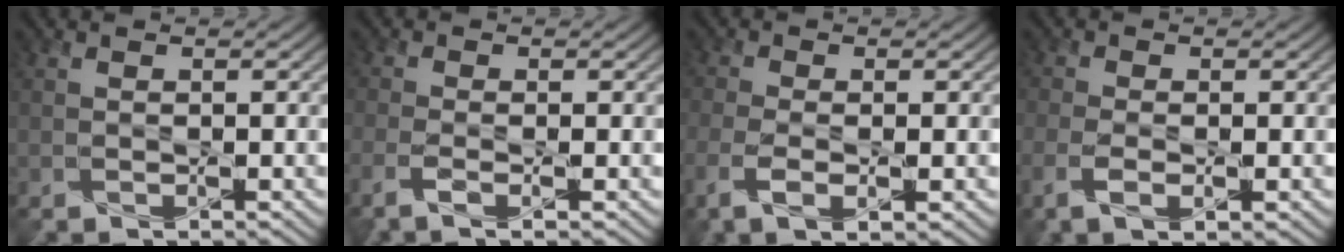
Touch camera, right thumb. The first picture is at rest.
{"total": 3.2, "force": [-1.6, 0.8, 2.6], "torque": [-0.060, -0.005, -0.041]}
{"total": 5.0, "force": [-1.9, 2.1, 4.1], "torque": [-0.102, -0.009, -0.039]}
{"total": 4.0, "force": [-1.6, 1.5, 3.3], "torque": [-0.081, -0.008, -0.033]}